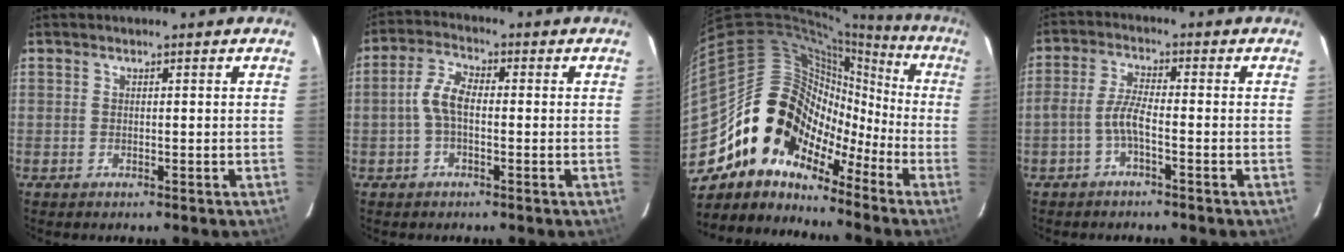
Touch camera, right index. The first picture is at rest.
{"total": 5.2, "force": [-0.7, 2.4, 4.5], "torque": [-0.098, 0.016, -0.016]}
{"total": 16.9, "force": [-8.3, 13.3, 6.3], "torque": [-0.115, 0.043, -0.167]}
{"total": 4.0, "force": [-1.9, 0.6, 3.4], "torque": [-0.080, 0.009, -0.040]}